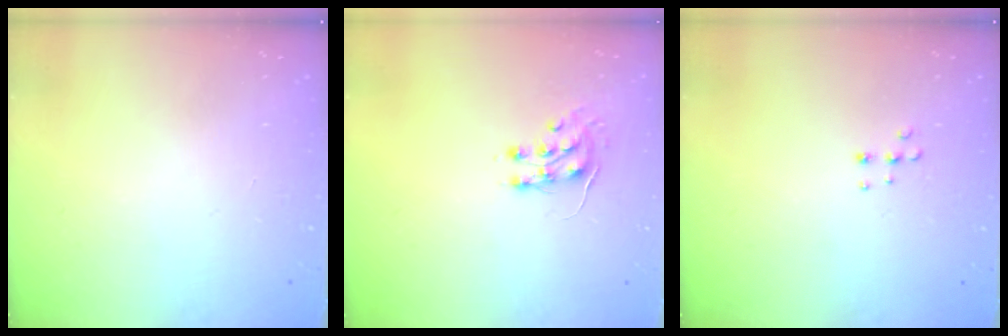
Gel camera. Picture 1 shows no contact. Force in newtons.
{"total": 7.4, "press": 7.4, "slide": 0.7}
{"total": 4.4, "press": 4.4, "slide": 0.5}